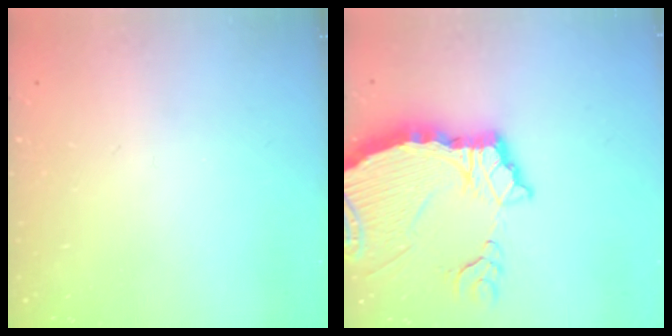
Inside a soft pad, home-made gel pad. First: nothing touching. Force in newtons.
{"total": 11.4, "press": 11.3, "slide": 1.6}